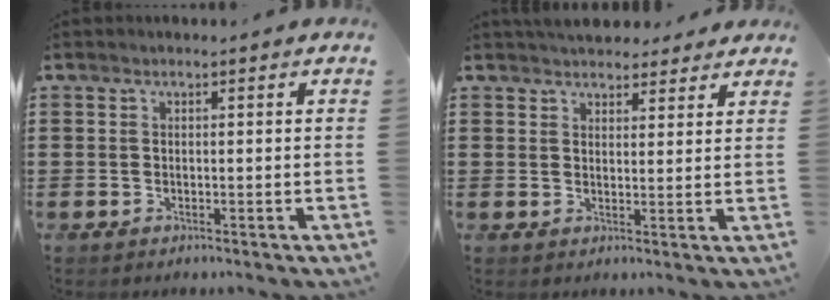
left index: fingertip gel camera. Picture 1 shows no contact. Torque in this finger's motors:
{"motor_torque": [2.14, 0.00, -0.02, -0.10]}